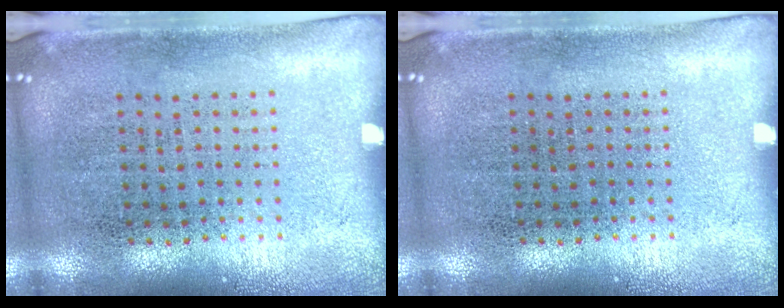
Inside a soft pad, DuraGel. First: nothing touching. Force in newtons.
{"total": 0.0}